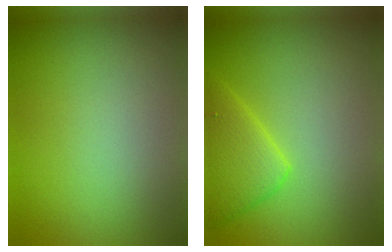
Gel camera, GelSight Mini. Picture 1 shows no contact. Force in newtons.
{"total": 4.0, "press": 4.0, "slide": 0.1}